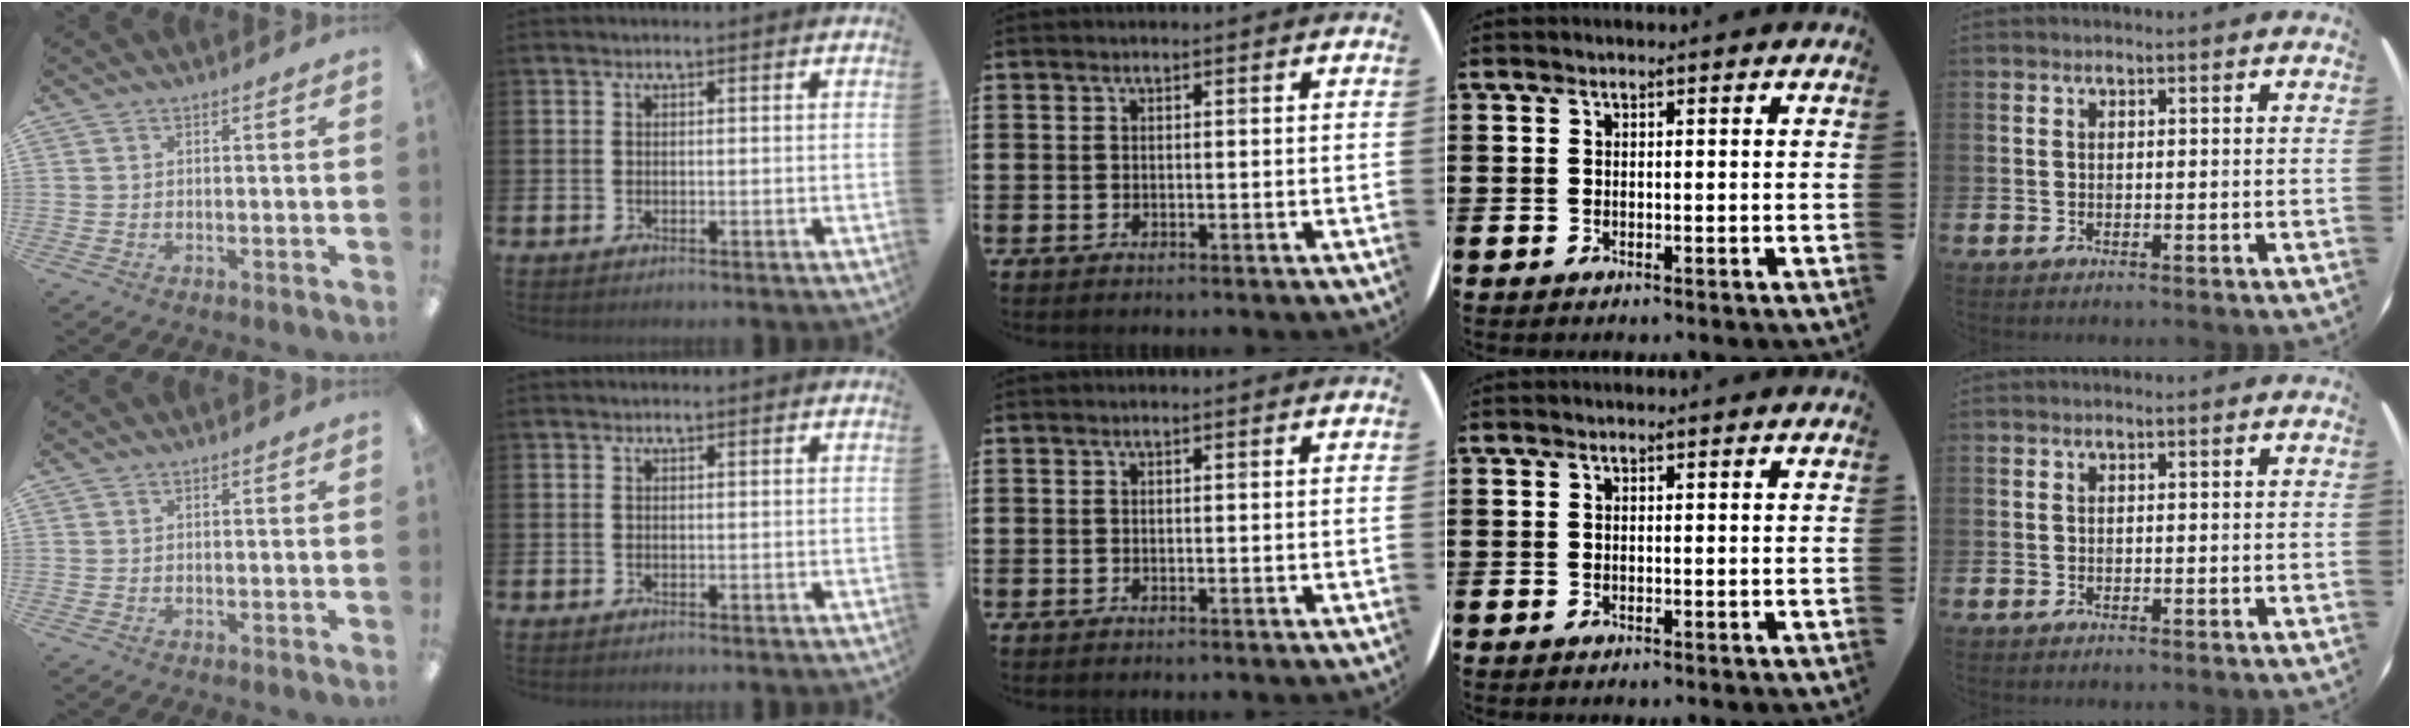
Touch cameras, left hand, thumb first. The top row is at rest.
{}